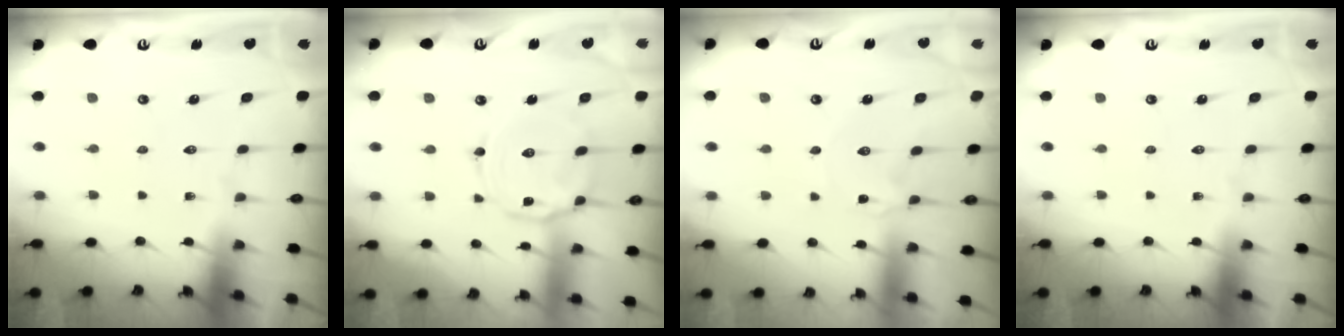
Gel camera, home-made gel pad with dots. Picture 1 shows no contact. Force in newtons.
{"total": 7.8, "press": 7.8, "slide": 0.6}
{"total": 0.9, "press": 0.8, "slide": 0.2}
{"total": 0.0}